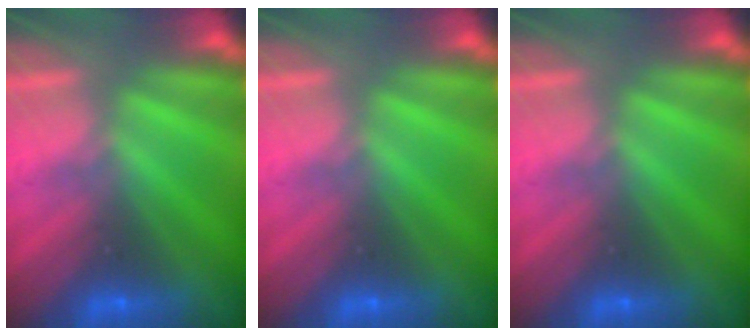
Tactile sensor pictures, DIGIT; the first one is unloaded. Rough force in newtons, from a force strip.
{"total": 0.0}
{"total": 0.0}